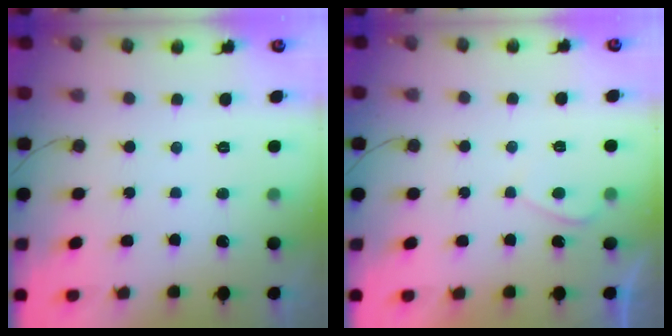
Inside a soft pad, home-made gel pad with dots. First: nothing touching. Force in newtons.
{"total": 0.7, "press": 0.4, "slide": 0.5}